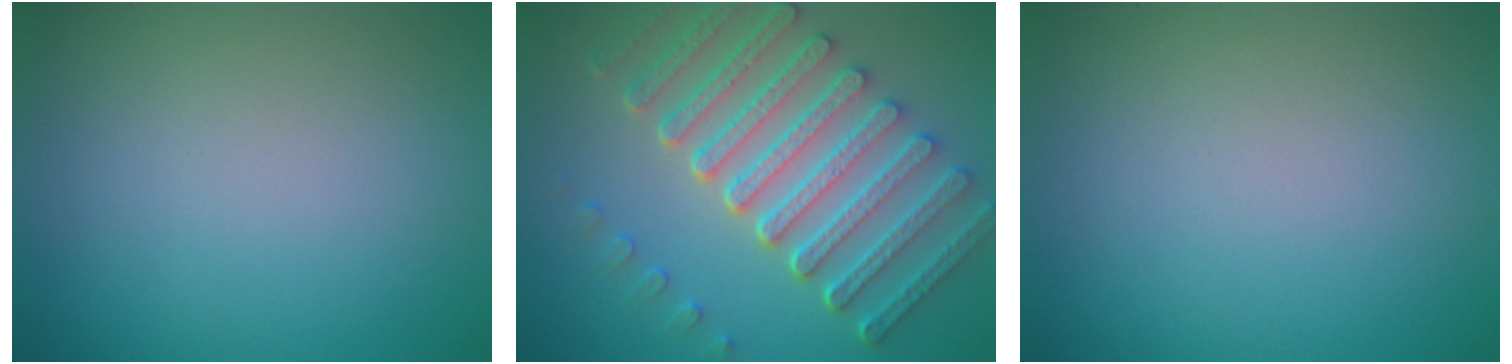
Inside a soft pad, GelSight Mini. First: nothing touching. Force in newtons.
{"total": 8.3, "press": 6.3, "slide": 5.4}
{"total": 0.0}